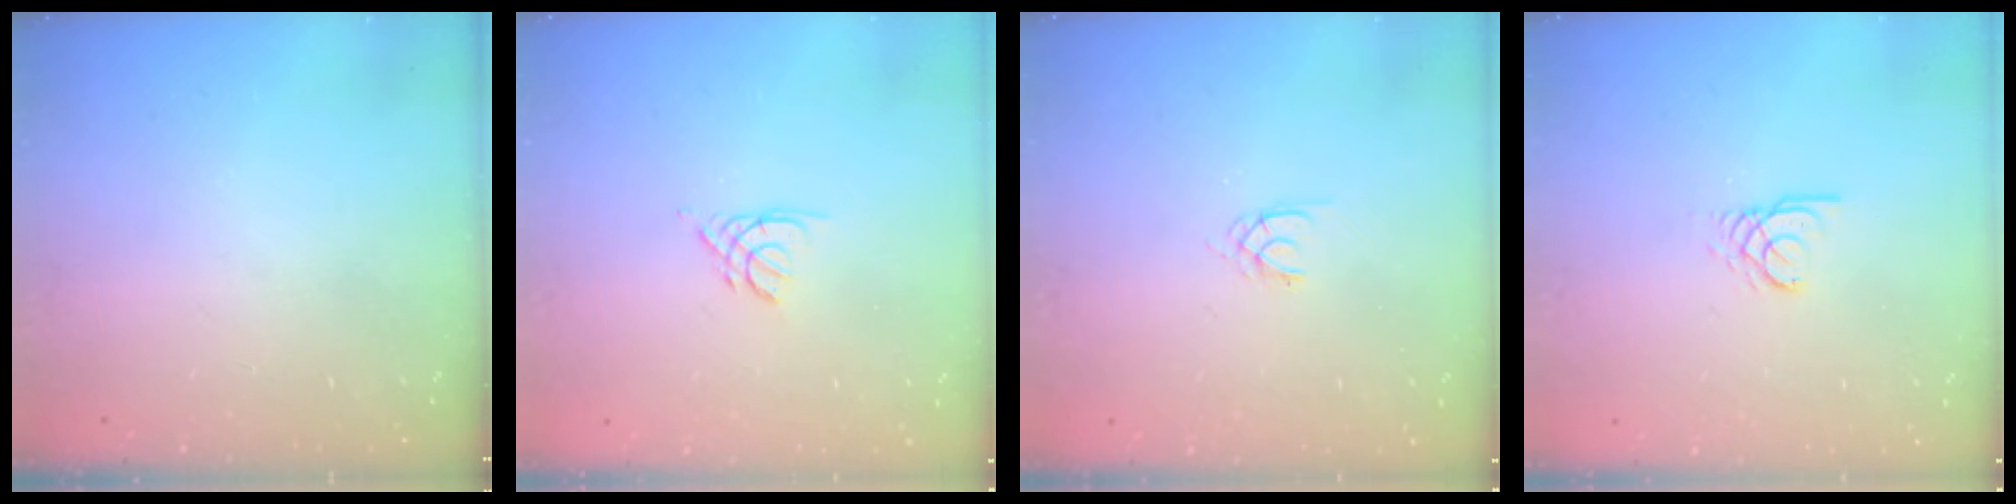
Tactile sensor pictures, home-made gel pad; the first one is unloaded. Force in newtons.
{"total": 2.2, "press": 2.2, "slide": 0.4}
{"total": 1.3, "press": 1.2, "slide": 0.3}
{"total": 2.4, "press": 2.4, "slide": 0.4}